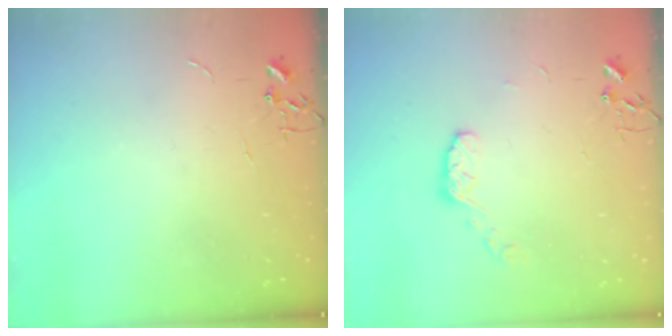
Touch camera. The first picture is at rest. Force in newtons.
{"total": 6.4, "press": 6.3, "slide": 0.4}